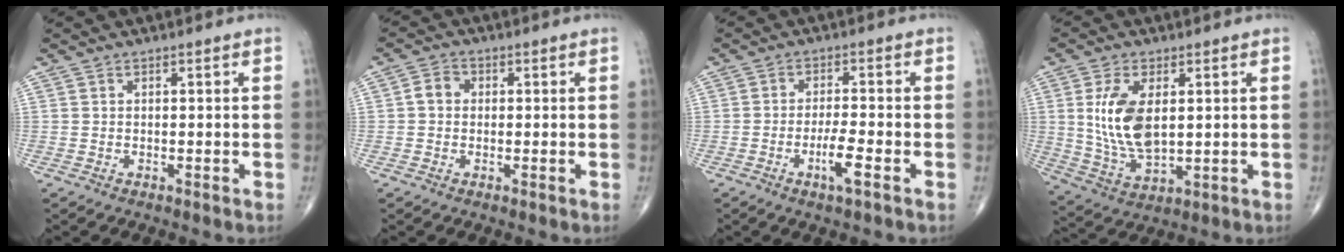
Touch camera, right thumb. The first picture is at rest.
{"total": 3.1, "force": [0.1, 2.6, 1.7], "torque": [-0.019, 0.011, -0.006]}
{"total": 5.0, "force": [-2.2, 0.7, 4.4], "torque": [-0.088, 0.008, -0.042]}
{"total": 11.7, "force": [2.1, 6.0, 9.8], "torque": [-0.191, -0.016, 0.051]}